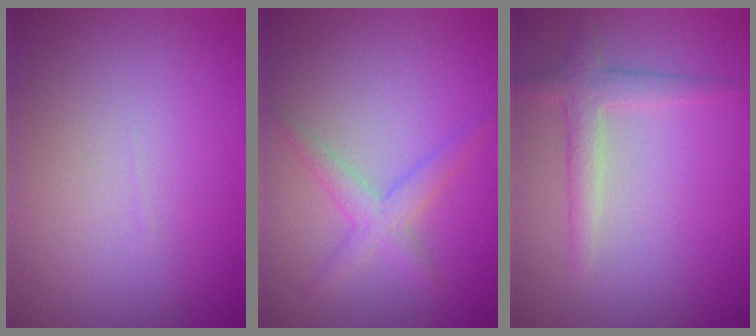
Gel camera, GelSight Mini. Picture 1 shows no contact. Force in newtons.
{"total": 2.3, "press": 2.3, "slide": 0.1}
{"total": 2.3, "press": 2.3, "slide": 0.2}